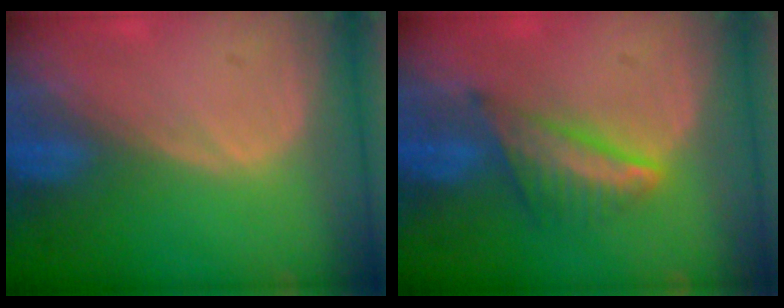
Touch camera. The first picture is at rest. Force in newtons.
{"total": 6.3, "press": 5.8, "slide": 2.6}